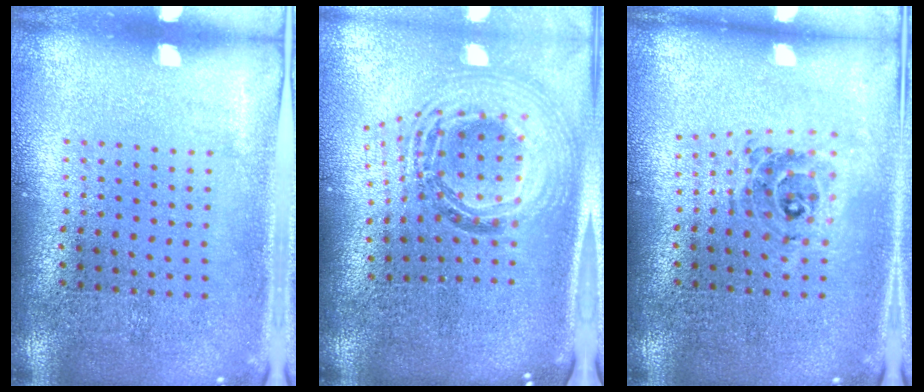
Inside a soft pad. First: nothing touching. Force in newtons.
{"total": 1.9, "press": 1.5, "slide": 1.1}
{"total": 0.7, "press": 0.7, "slide": 0.1}